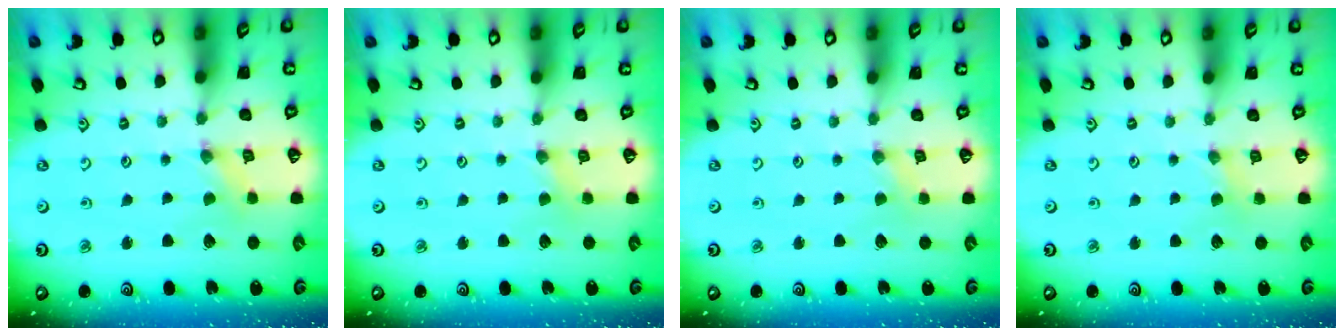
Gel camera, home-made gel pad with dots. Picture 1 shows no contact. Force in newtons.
{"total": 1.8, "press": 1.7, "slide": 0.5}
{"total": 0.0}
{"total": 1.7, "press": 1.7, "slide": 0.4}